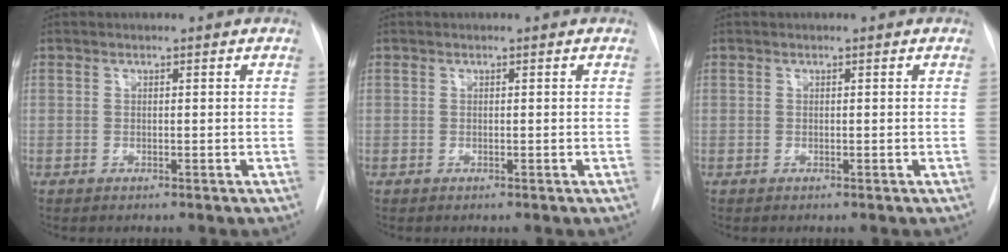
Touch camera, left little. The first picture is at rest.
{"total": 0.0}
{"total": 0.0}